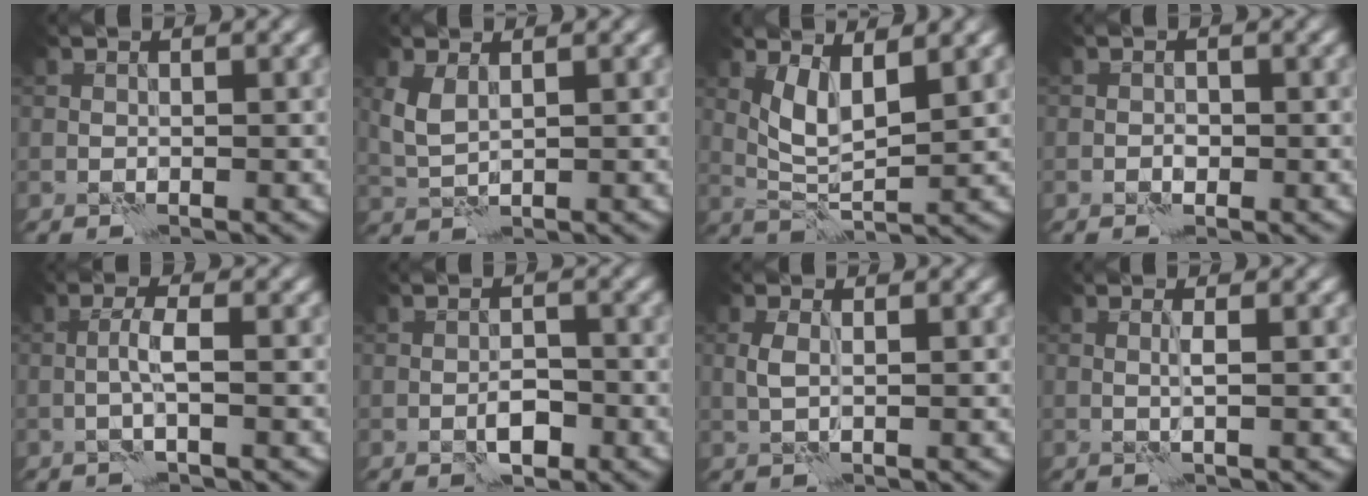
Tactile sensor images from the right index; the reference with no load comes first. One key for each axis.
{"total": 2.1, "fx": 0.9, "fy": 0.9, "fz": 1.7, "tx": -0.049, "ty": 0.003, "tz": 0.023}
{"total": 3.7, "fx": 1.7, "fy": 1.1, "fz": 3.1, "tx": -0.070, "ty": -0.006, "tz": 0.038}
{"total": 0.8, "fx": -0.4, "fy": 0.4, "fz": 0.5, "tx": -0.005, "ty": 0.005, "tz": -0.009}
{"total": 1.8, "fx": -0.5, "fy": -0.2, "fz": 1.7, "tx": -0.036, "ty": 0.009, "tz": -0.013}
{"total": 2.2, "fx": -1.2, "fy": 0.9, "fz": 1.6, "tx": -0.025, "ty": 0.004, "tz": -0.021}
{"total": 0.8, "fx": 0.3, "fy": 0.1, "fz": 0.8, "tx": -0.024, "ty": 0.003, "tz": 0.005}
{"total": 0.9, "fx": 0.1, "fy": -0.4, "fz": 0.8, "tx": -0.020, "ty": 0.002, "tz": 0.001}